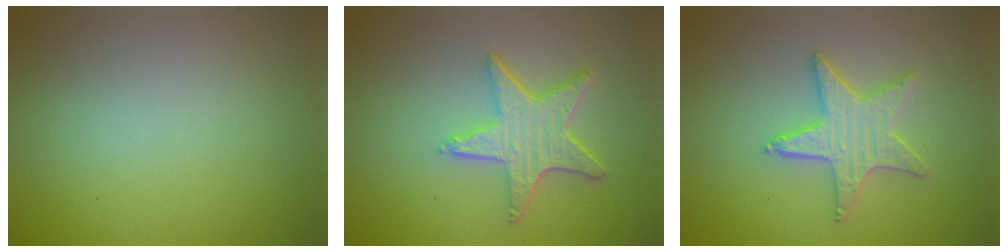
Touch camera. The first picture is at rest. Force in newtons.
{"total": 5.0, "press": 4.0, "slide": 3.0}
{"total": 3.3, "press": 3.3, "slide": 0.3}